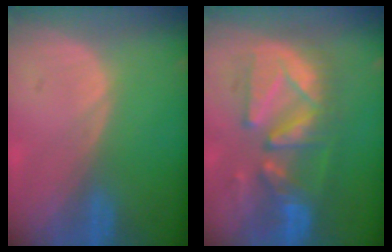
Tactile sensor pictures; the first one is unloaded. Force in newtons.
{"total": 10.4, "press": 10.2, "slide": 2.3}